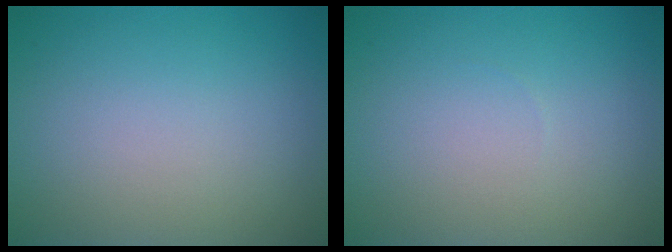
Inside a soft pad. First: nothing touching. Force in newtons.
{"total": 0.0}